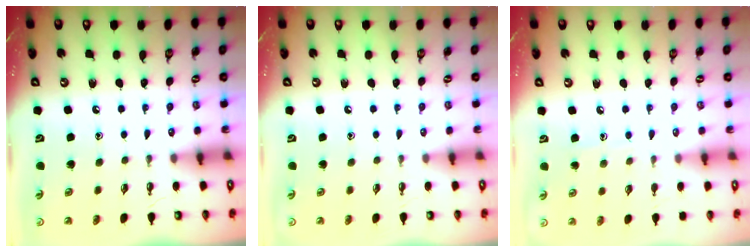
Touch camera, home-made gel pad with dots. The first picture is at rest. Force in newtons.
{"total": 0.0}
{"total": 4.6, "press": 4.6, "slide": 0.5}